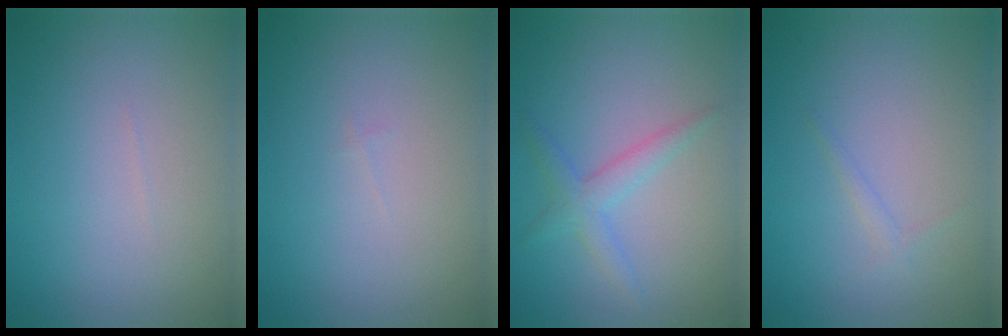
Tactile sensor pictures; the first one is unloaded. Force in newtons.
{"total": 0.0}
{"total": 2.2, "press": 2.2, "slide": 0.1}
{"total": 0.8, "press": 0.8, "slide": 0.1}